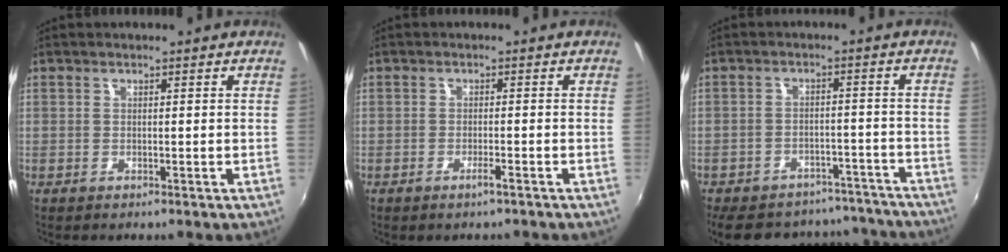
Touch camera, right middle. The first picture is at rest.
{"total": 1.6, "force": [-1.2, 0.2, 1.0], "torque": [-0.020, -0.001, -0.021]}
{"total": 22.2, "force": [-18.9, 9.2, 7.1], "torque": [-0.156, 0.037, -0.229]}